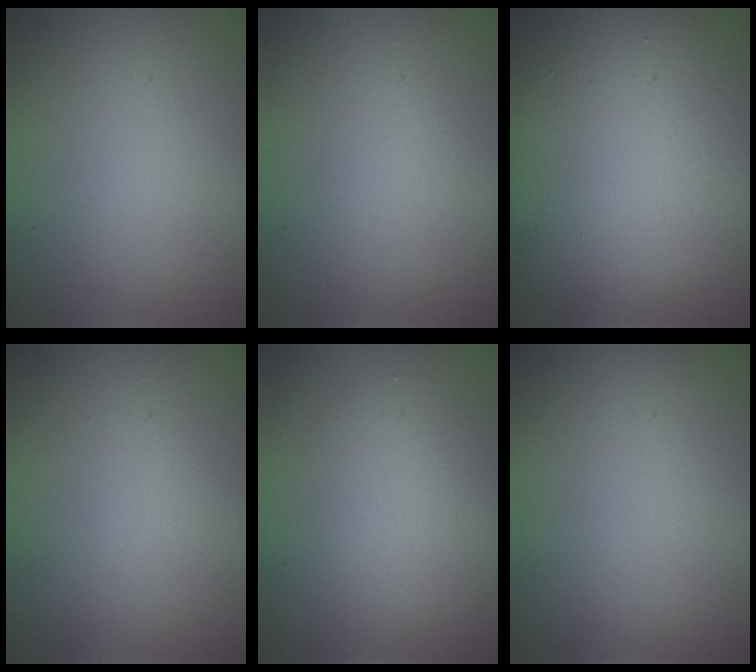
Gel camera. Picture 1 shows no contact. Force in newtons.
{"total": 0.9, "press": 0.9, "slide": 0.0}
{"total": 18.1, "press": 18.0, "slide": 1.0}
{"total": 0.9, "press": 0.9, "slide": 0.0}
{"total": 2.7, "press": 2.7, "slide": 0.2}
{"total": 0.0}